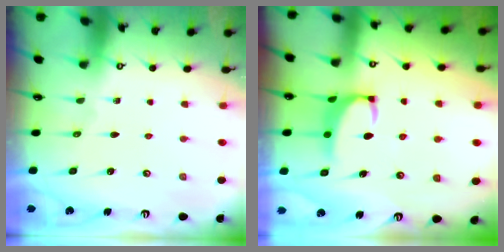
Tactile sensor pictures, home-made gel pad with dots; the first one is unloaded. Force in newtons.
{"total": 2.4, "press": 2.3, "slide": 0.7}